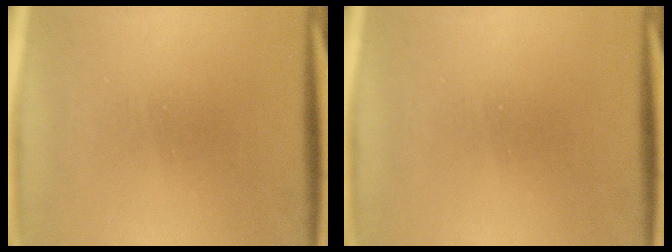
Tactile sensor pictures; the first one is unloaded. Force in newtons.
{"total": 0.0}